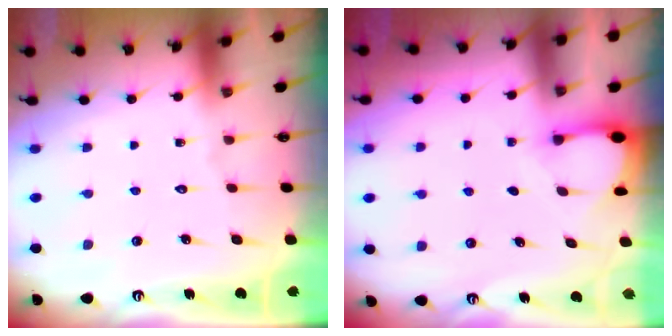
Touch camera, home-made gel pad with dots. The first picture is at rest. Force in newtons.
{"total": 3.4, "press": 3.4, "slide": 0.3}